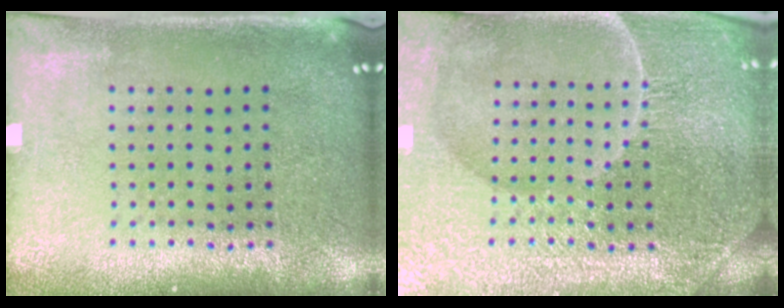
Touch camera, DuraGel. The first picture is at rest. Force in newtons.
{"total": 5.3, "press": 5.0, "slide": 1.8}